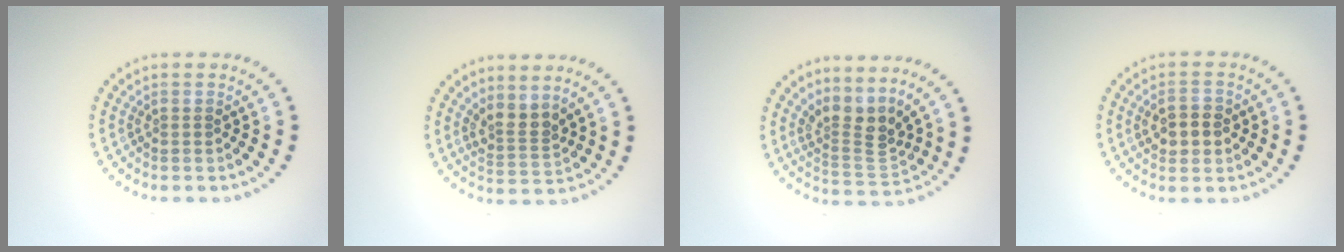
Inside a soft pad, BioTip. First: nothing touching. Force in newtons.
{"total": 2.5, "press": 1.9, "slide": 1.6}
{"total": 3.5, "press": 2.4, "slide": 2.5}
{"total": 2.9, "press": 2.9, "slide": 0.2}